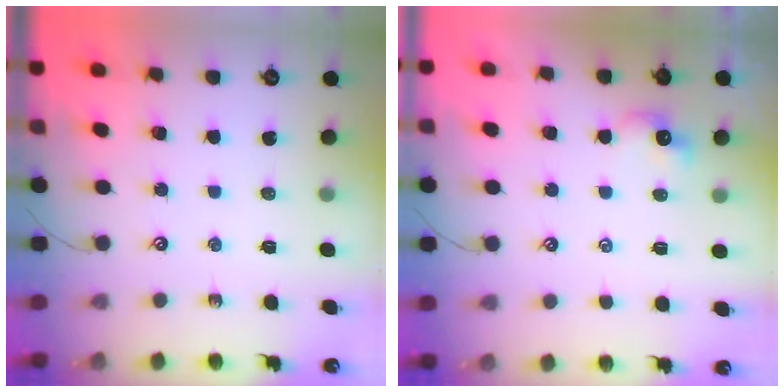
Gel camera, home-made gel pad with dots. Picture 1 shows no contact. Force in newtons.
{"total": 1.2, "press": 1.1, "slide": 0.5}